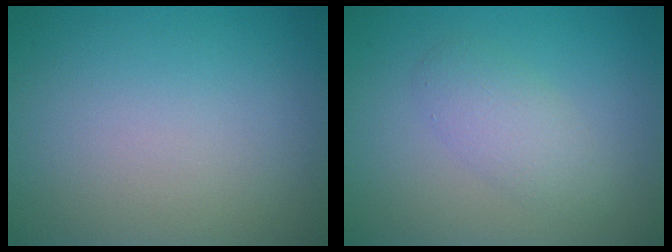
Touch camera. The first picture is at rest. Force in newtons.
{"total": 2.6, "press": 2.6, "slide": 0.2}